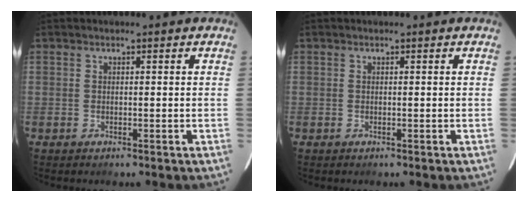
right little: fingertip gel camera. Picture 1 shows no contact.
{"total": 0.0}